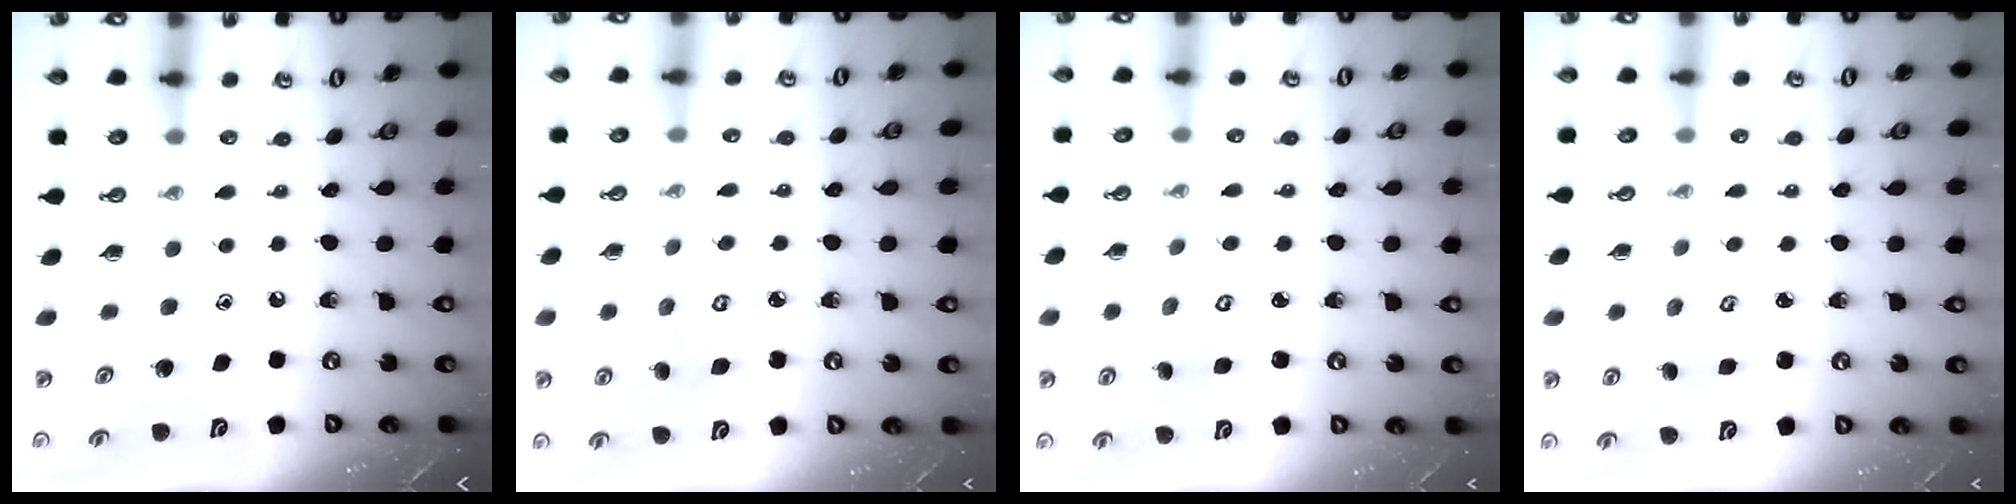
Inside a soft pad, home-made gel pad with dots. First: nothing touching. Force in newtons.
{"total": 4.7, "press": 4.6, "slide": 0.3}
{"total": 3.3, "press": 3.3, "slide": 0.4}
{"total": 2.1, "press": 2.1, "slide": 0.2}